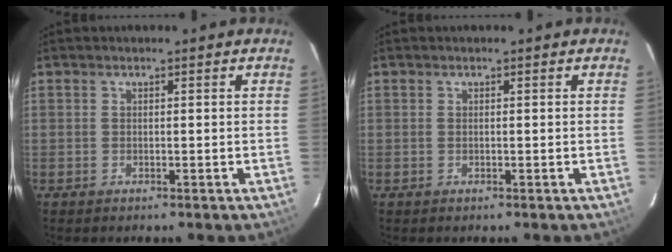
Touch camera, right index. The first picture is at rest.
{"total": 0.0}